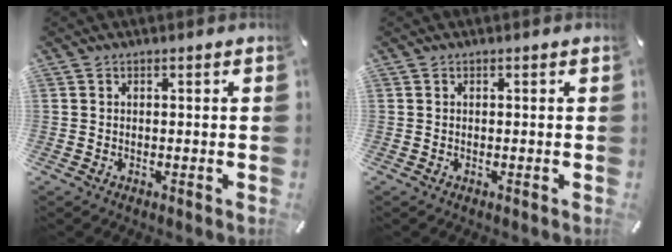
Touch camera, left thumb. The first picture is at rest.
{"total": 0.0}